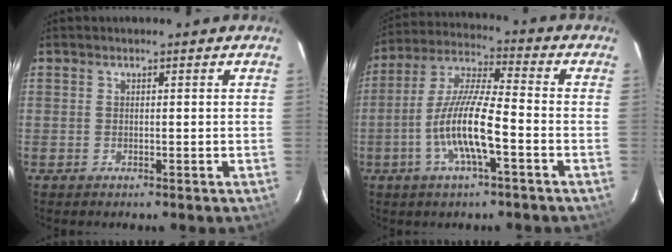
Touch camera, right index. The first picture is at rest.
{"total": 12.0, "force": [-4.3, 1.8, 11.1], "torque": [-0.227, 0.002, -0.087]}